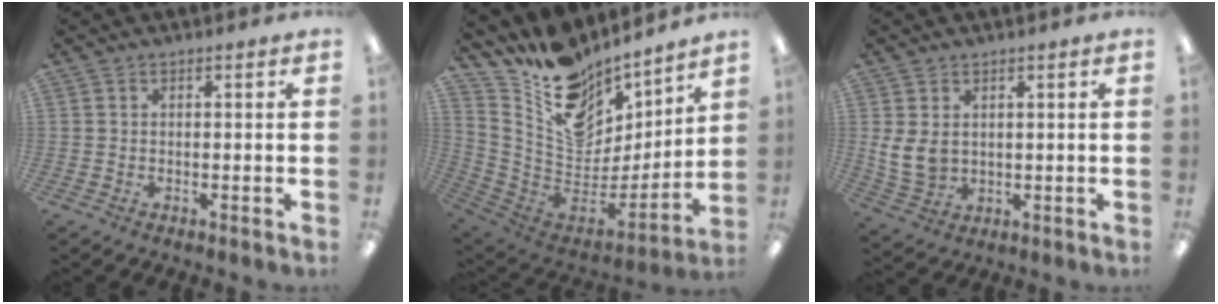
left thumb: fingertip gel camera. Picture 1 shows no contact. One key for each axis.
{"total": 14.6, "fx": 9.7, "fy": 9.5, "fz": 5.3, "tx": -0.097, "ty": -0.099, "tz": 0.181}
{"total": 6.3, "fx": 2.0, "fy": 4.6, "fz": 3.8, "tx": -0.103, "ty": -0.008, "tz": 0.037}